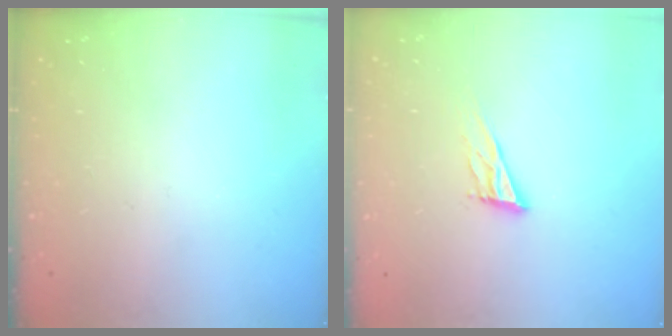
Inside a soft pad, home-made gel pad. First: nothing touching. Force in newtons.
{"total": 9.3, "press": 9.0, "slide": 2.5}